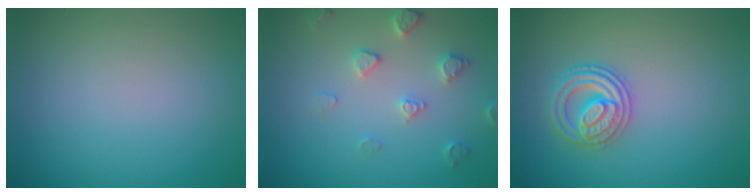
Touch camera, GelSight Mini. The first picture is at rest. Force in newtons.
{"total": 2.5, "press": 2.4, "slide": 0.5}
{"total": 3.1, "press": 3.0, "slide": 0.6}